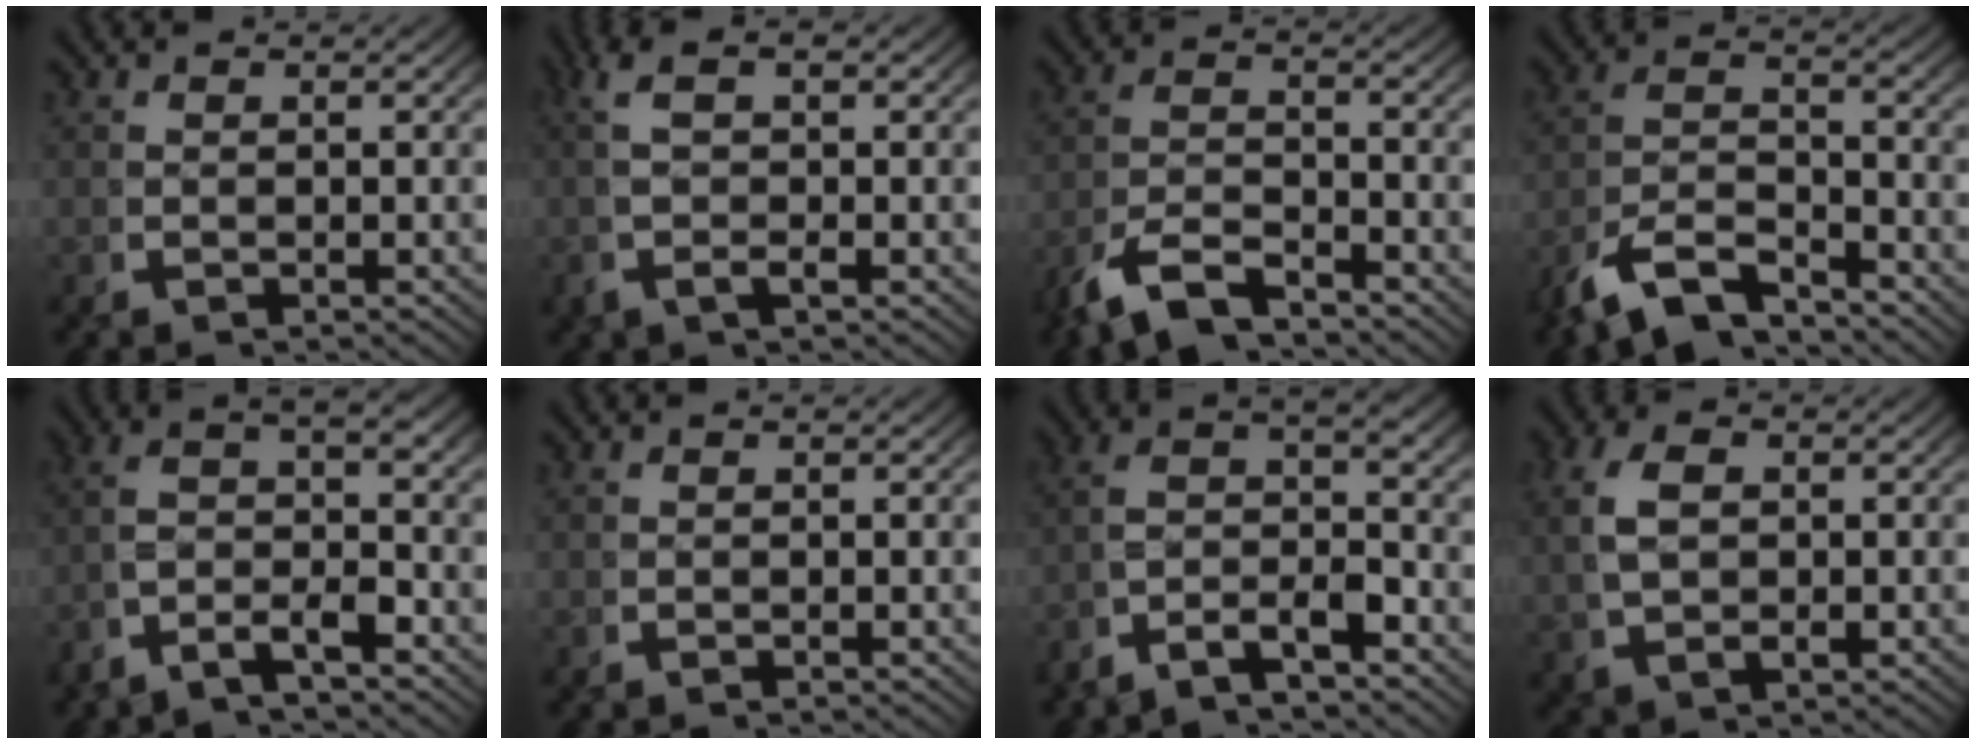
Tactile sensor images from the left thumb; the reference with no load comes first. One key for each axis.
{"total": 3.6, "fx": 0.8, "fy": 1.2, "fz": 3.3, "tx": -0.080, "ty": 0.003, "tz": 0.014}
{"total": 5.5, "fx": -3.5, "fy": 2.5, "fz": 3.4, "tx": -0.070, "ty": -0.014, "tz": -0.062}
{"total": 7.8, "fx": -4.2, "fy": 4.3, "fz": 4.9, "tx": -0.104, "ty": -0.031, "tz": -0.066}
{"total": 5.5, "fx": -0.8, "fy": 2.6, "fz": 4.8, "tx": -0.097, "ty": -0.006, "tz": -0.019}
{"total": 0.0}
{"total": 6.5, "fx": -1.4, "fy": 3.6, "fz": 5.3, "tx": -0.105, "ty": -0.013, "tz": -0.028}
{"total": 4.8, "fx": 0.9, "fy": 3.0, "fz": 3.5, "tx": -0.082, "ty": -0.002, "tz": 0.024}